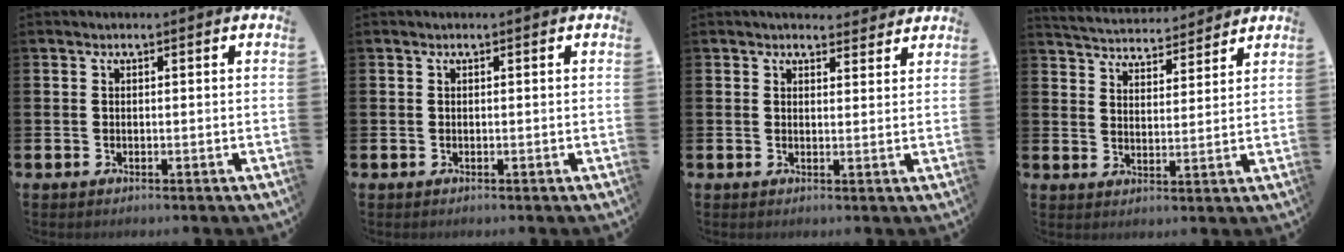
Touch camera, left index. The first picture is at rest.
{"total": 0.0}
{"total": 2.8, "force": [2.7, 0.9, 0.0], "torque": [0.009, -0.014, 0.047]}
{"total": 4.8, "force": [4.8, 0.8, 0.0], "torque": [-0.016, -0.037, 0.082]}